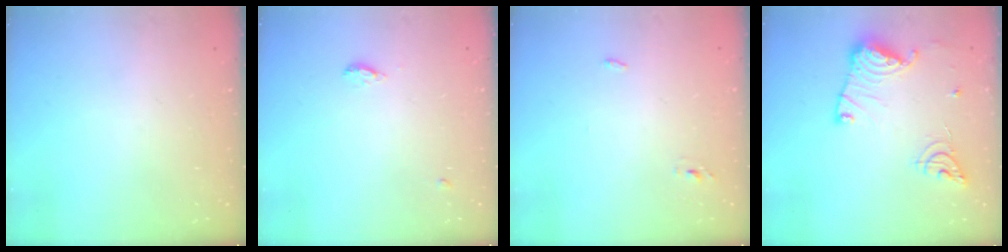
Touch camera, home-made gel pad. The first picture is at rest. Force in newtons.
{"total": 8.1, "press": 5.6, "slide": 5.8}
{"total": 2.7, "press": 2.6, "slide": 0.8}
{"total": 15.6, "press": 15.5, "slide": 1.5}